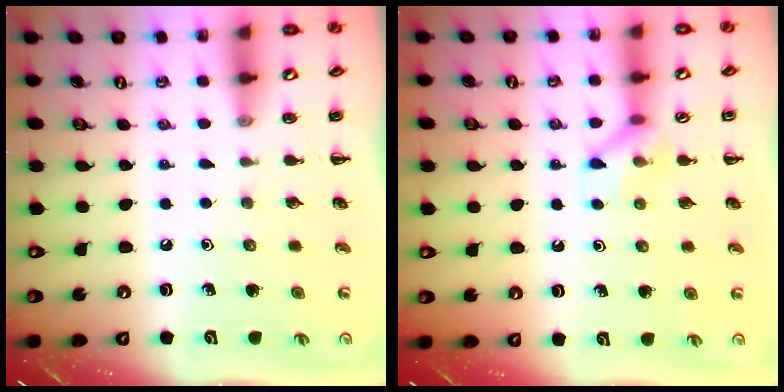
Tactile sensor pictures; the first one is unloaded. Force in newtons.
{"total": 7.7, "press": 7.7, "slide": 0.2}